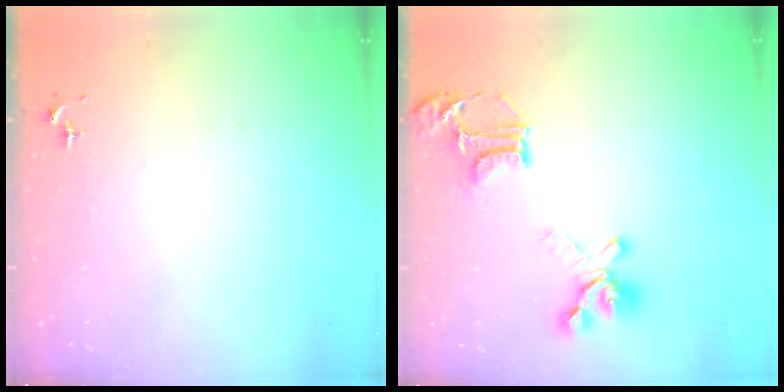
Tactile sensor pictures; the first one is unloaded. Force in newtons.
{"total": 17.0, "press": 17.0, "slide": 1.4}